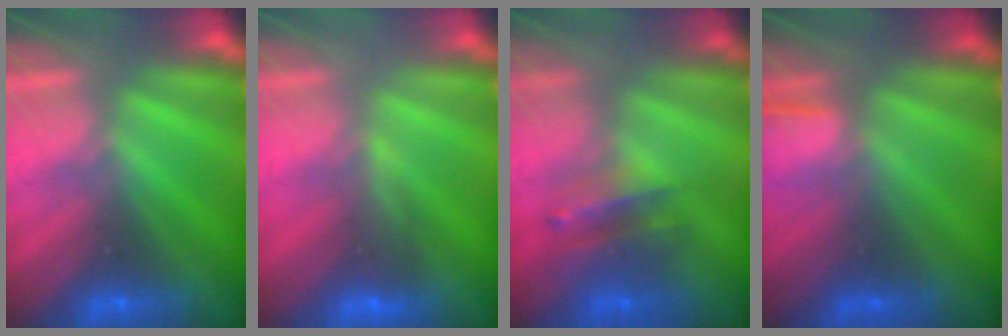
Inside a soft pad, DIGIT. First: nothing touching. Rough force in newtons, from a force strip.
{"total": 4.3}
{"total": 2.7}
{"total": 1.3}